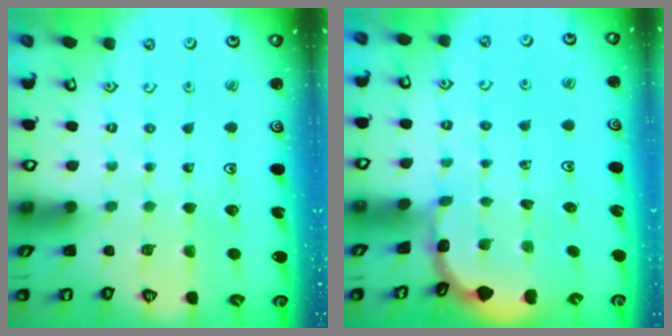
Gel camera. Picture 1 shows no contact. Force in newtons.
{"total": 1.7, "press": 1.7, "slide": 0.1}